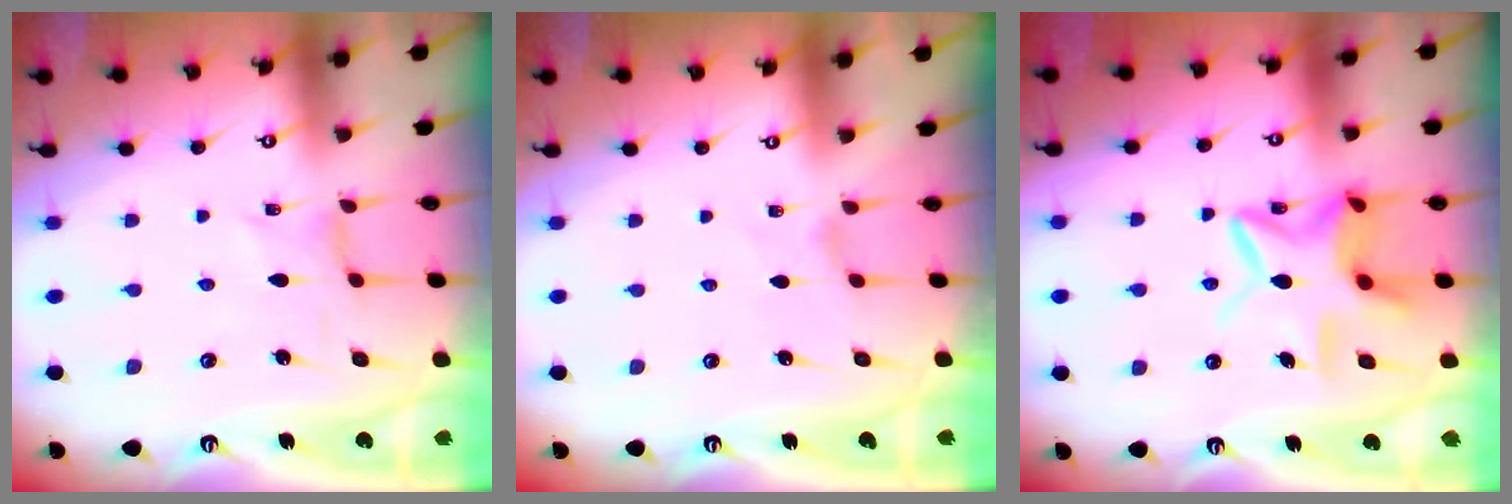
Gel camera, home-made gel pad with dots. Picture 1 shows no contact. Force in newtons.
{"total": 0.0}
{"total": 13.3, "press": 13.2, "slide": 1.0}